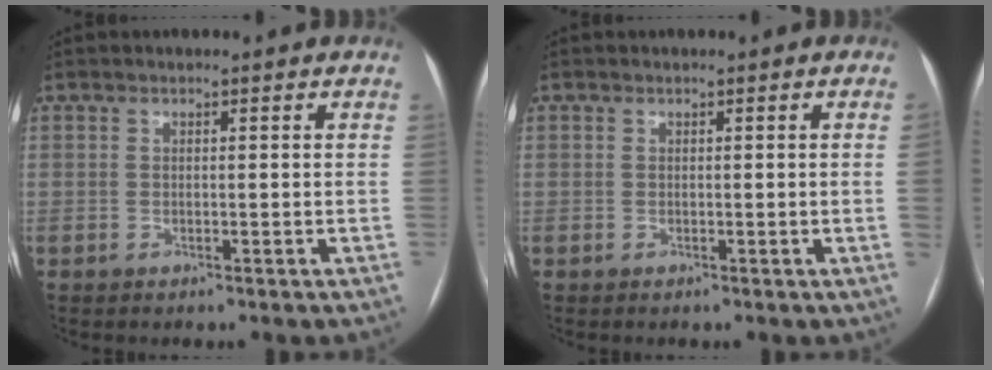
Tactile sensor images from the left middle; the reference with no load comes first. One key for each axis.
{"total": 0.7, "fx": -0.1, "fy": -0.3, "fz": 0.6, "tx": -0.004, "ty": 0.002, "tz": -0.003}